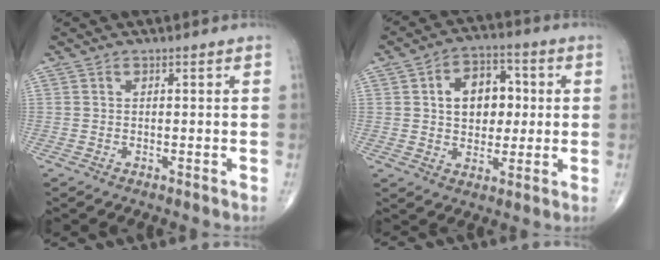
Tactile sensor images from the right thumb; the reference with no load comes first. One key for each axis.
{"total": 11.0, "fx": 1.7, "fy": 7.7, "fz": 7.6, "tx": -0.079, "ty": 0.011, "tz": 0.025}